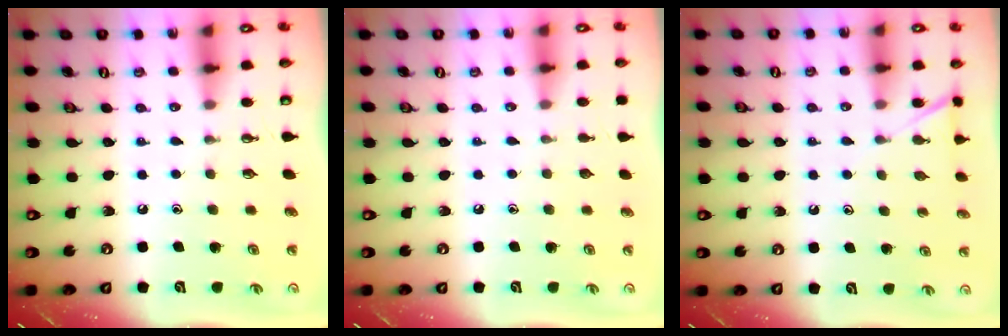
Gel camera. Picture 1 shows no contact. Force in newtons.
{"total": 0.0}
{"total": 4.9, "press": 4.9, "slide": 0.6}